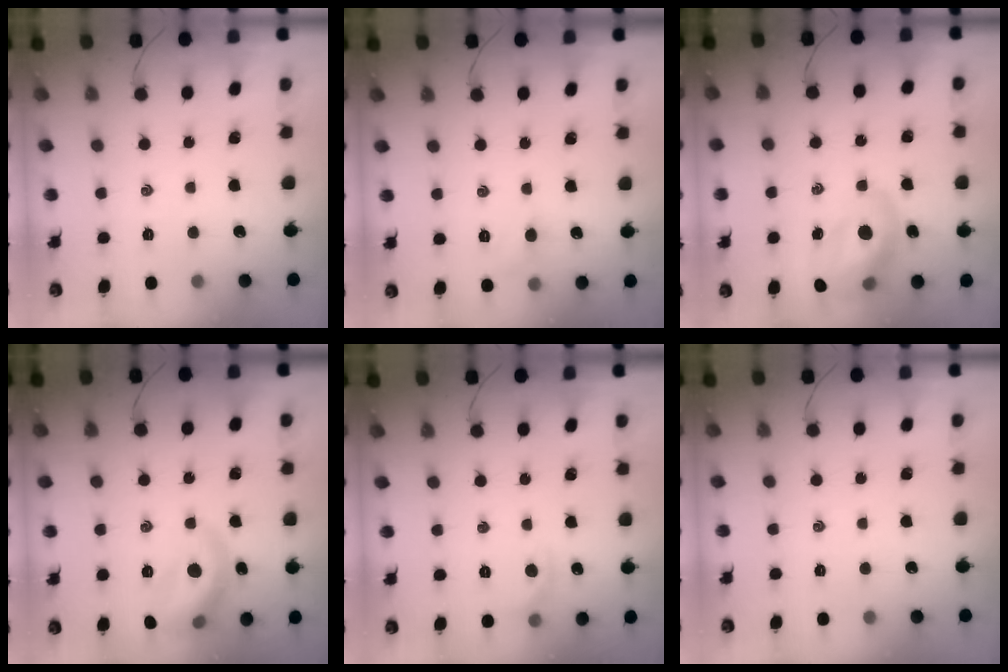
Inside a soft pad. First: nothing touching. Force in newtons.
{"total": 5.1, "press": 4.8, "slide": 1.7}
{"total": 15.7, "press": 15.2, "slide": 3.9}
{"total": 13.6, "press": 13.6, "slide": 1.1}
{"total": 5.2, "press": 5.0, "slide": 1.5}
{"total": 0.0}